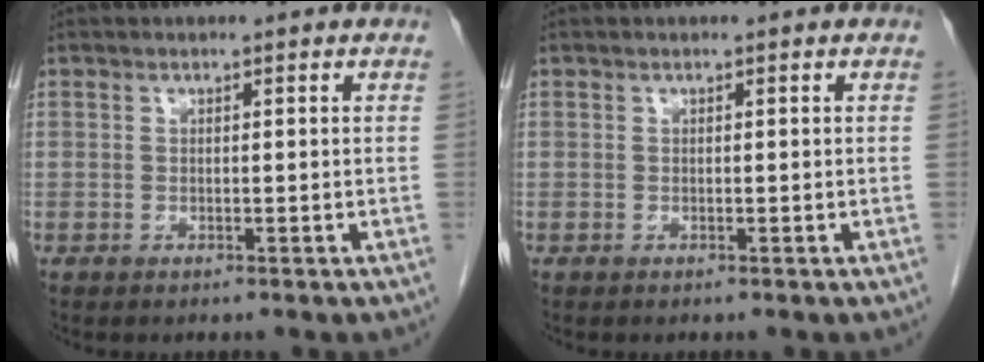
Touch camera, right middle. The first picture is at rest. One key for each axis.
{"total": 0.0}